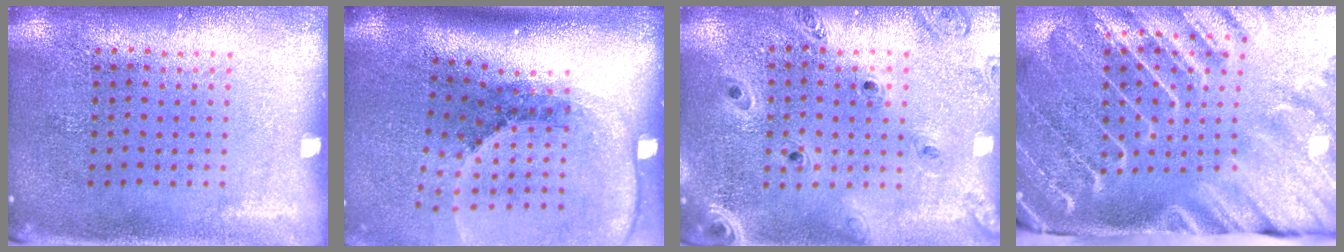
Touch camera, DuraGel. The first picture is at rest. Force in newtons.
{"total": 2.7, "press": 1.8, "slide": 2.0}
{"total": 1.3, "press": 1.3, "slide": 0.2}
{"total": 4.5, "press": 3.4, "slide": 2.8}